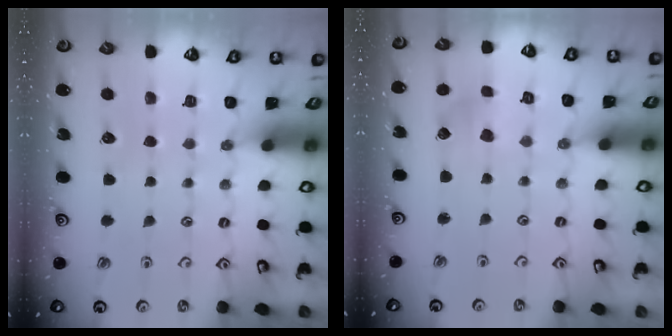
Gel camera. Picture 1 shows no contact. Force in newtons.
{"total": 2.6, "press": 2.6, "slide": 0.4}